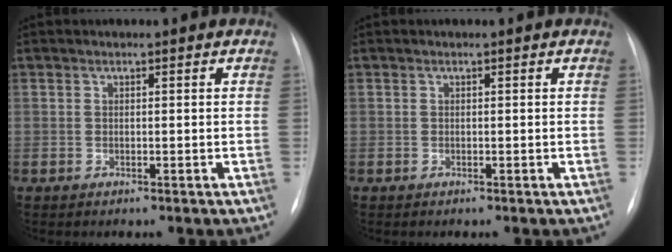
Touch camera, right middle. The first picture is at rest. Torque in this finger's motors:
{"motor_torque": [0.80, -0.75, 0.01, -0.05]}